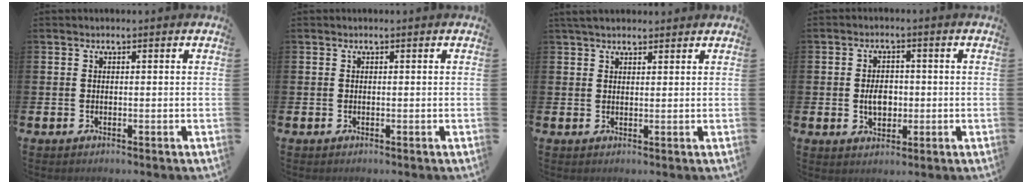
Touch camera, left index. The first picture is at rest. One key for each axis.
{"total": 0.0}
{"total": 2.7, "fx": 2.4, "fy": 1.0, "fz": 0.8, "tx": -0.006, "ty": -0.004, "tz": 0.042}
{"total": 3.8, "fx": -0.2, "fy": 2.6, "fz": 2.7, "tx": -0.031, "ty": -0.001, "tz": -0.011}